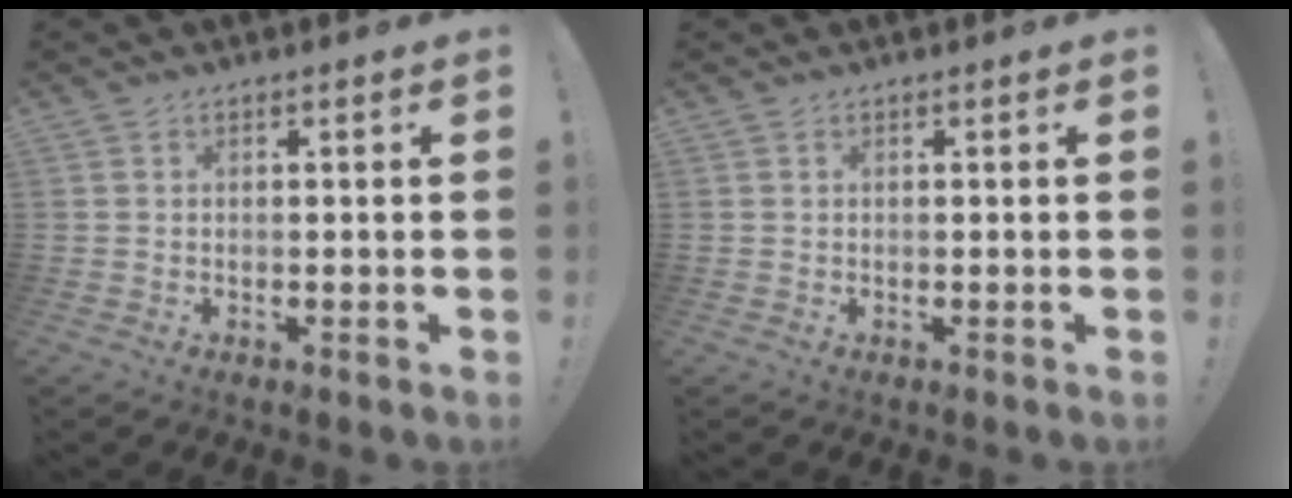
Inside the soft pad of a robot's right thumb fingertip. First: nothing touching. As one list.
[{"total": 0.0}]